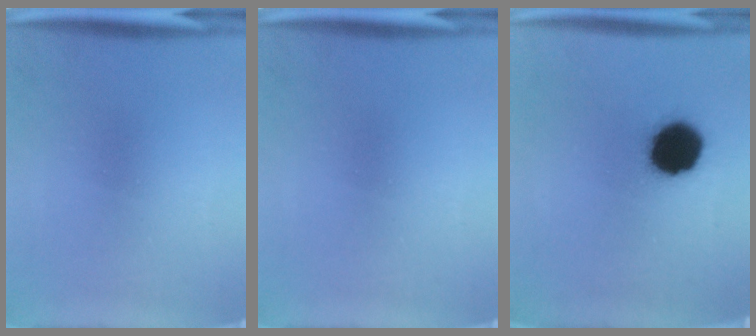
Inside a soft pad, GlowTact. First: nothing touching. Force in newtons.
{"total": 0.0}
{"total": 14.6}